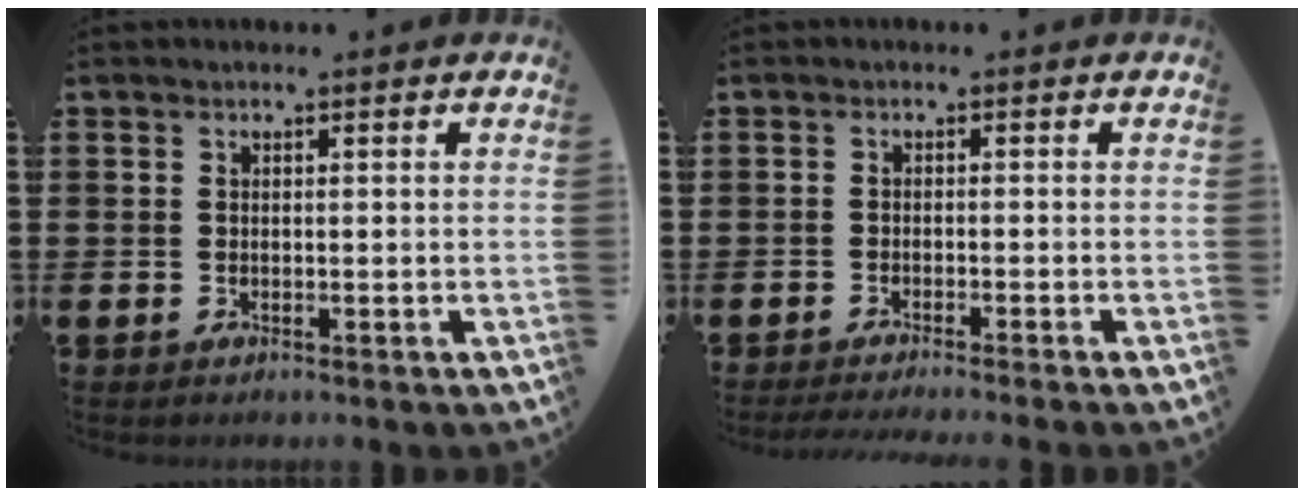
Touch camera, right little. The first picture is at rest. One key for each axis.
{"total": 1.3, "fx": -1.2, "fy": -0.2, "fz": 0.6, "tx": -0.008, "ty": 0.001, "tz": -0.023}